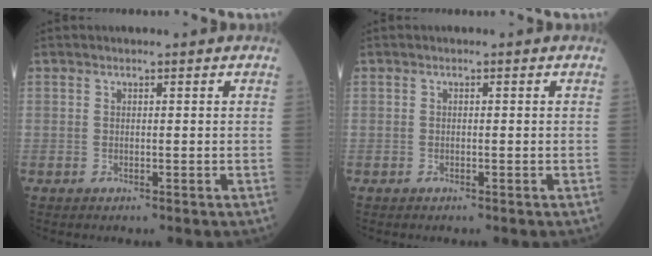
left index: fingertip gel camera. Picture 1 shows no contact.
{"total": 0.0}